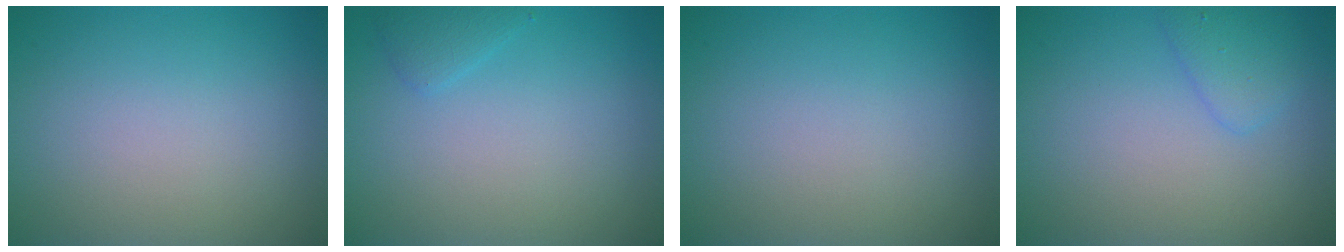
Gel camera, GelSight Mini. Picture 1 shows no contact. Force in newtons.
{"total": 1.1, "press": 1.1, "slide": 0.1}
{"total": 0.0}
{"total": 1.9, "press": 1.9, "slide": 0.1}